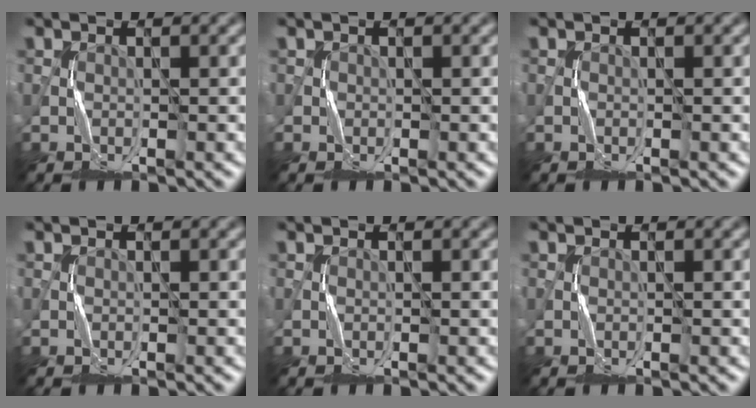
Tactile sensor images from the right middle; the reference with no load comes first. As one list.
[{"total": 0.7, "force": [0.0, 0.7, 0.1], "torque": [0.001, 0.000, 0.002]}, {"total": 0.0}, {"total": 0.0}, {"total": 0.0}, {"total": 0.0}]